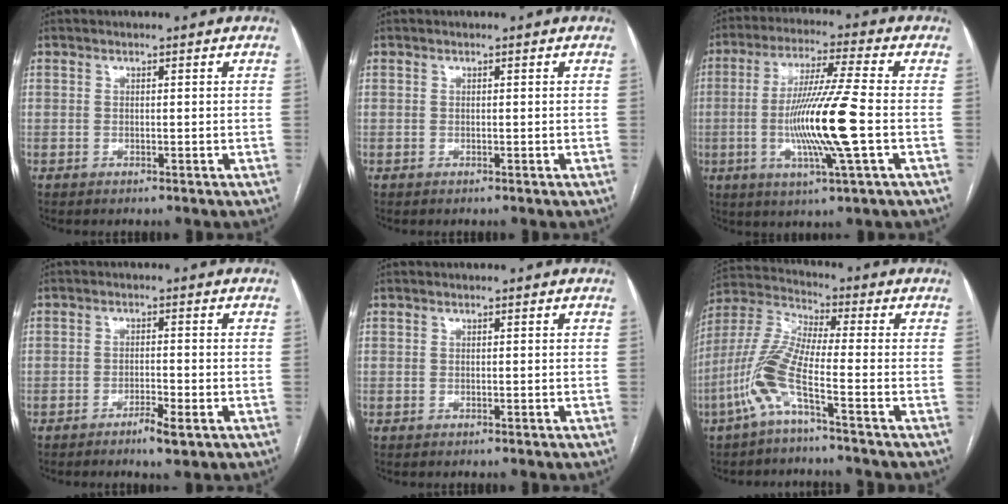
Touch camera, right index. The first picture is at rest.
{"total": 0.0}
{"total": 13.6, "force": [-2.3, -0.8, 13.4], "torque": [-0.261, -0.012, -0.049]}
{"total": 3.4, "force": [-1.9, 0.5, 2.7], "torque": [-0.045, -0.002, -0.031]}
{"total": 0.0}
{"total": 9.8, "force": [-4.6, 0.2, 8.7], "torque": [-0.201, 0.005, -0.104]}